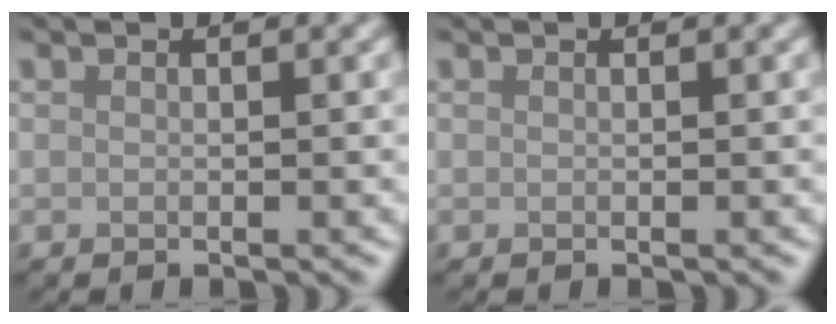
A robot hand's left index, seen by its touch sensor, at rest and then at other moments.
{"total": 0.0}